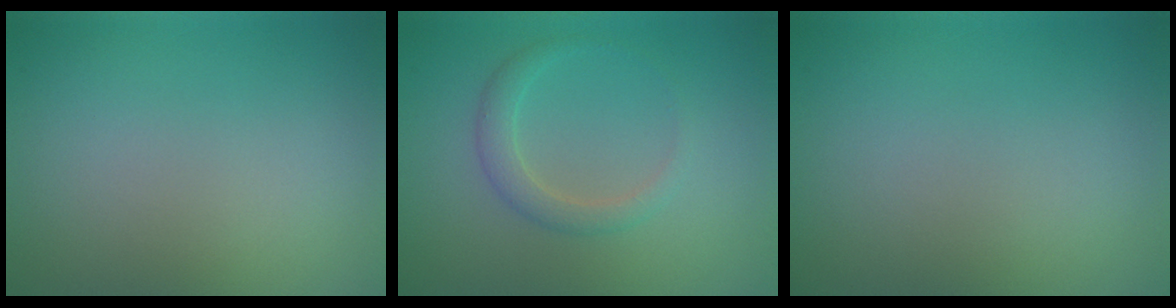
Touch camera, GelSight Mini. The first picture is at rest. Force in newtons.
{"total": 1.8, "press": 1.8, "slide": 0.1}
{"total": 0.0}